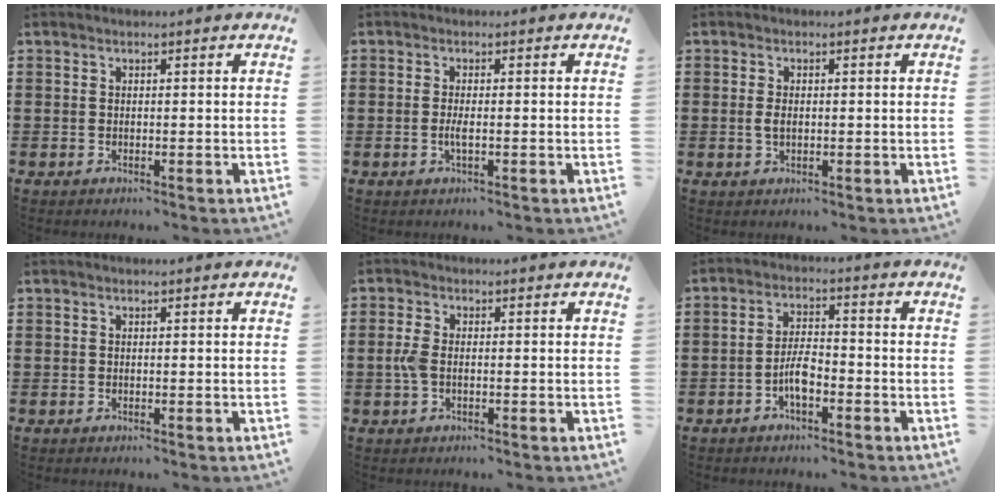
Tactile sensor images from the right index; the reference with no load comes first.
{"total": 1.7, "force": [-0.5, 0.3, 1.6], "torque": [-0.037, -0.003, -0.012]}
{"total": 2.0, "force": [-0.1, 1.0, 1.7], "torque": [-0.041, 0.001, -0.005]}
{"total": 0.0}
{"total": 2.8, "force": [-0.5, 1.4, 2.4], "torque": [-0.068, -0.005, -0.016]}
{"total": 4.5, "force": [-2.0, 1.7, 3.7], "torque": [-0.084, 0.003, -0.044]}